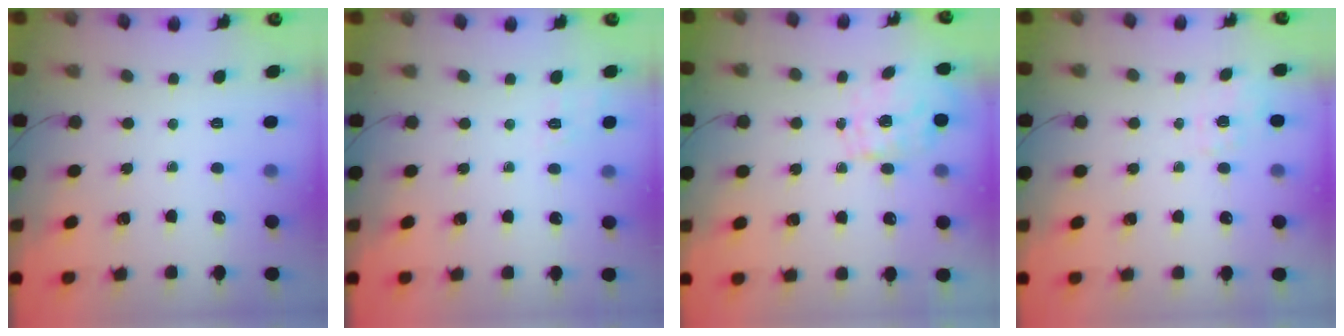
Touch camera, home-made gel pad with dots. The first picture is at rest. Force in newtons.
{"total": 1.9, "press": 0.8, "slide": 1.7}
{"total": 1.6, "press": 1.4, "slide": 0.8}
{"total": 2.1, "press": 1.6, "slide": 1.4}